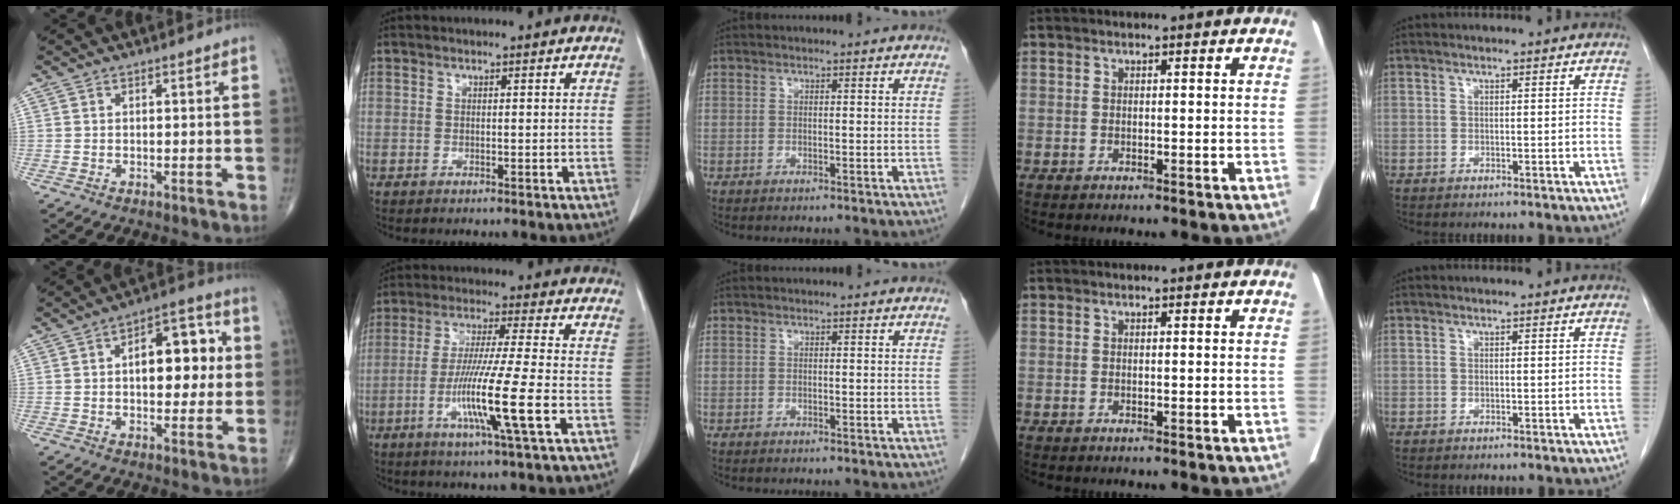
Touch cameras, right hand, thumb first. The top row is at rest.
{"thumb": {"total": 12.4, "force": [1.7, 6.6, 10.4], "torque": [-0.110, 0.017, 0.020]}, "index": {"total": 12.0, "force": [-3.7, -1.0, 11.4], "torque": [-0.218, -0.021, -0.073]}}